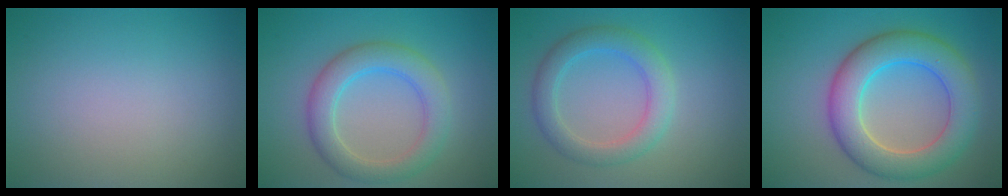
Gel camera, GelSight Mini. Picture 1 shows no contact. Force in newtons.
{"total": 4.5, "press": 4.5, "slide": 0.1}
{"total": 3.7, "press": 3.7, "slide": 0.5}
{"total": 7.4, "press": 7.3, "slide": 0.5}